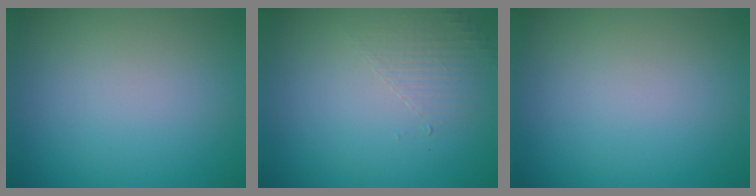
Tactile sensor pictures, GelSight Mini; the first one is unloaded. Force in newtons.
{"total": 1.6, "press": 0.4, "slide": 1.5}
{"total": 0.0}